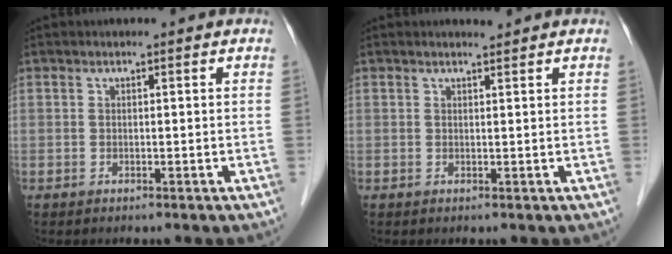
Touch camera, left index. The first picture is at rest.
{"total": 0.9, "force": [0.9, -0.1, 0.1], "torque": [-0.010, -0.002, 0.017]}